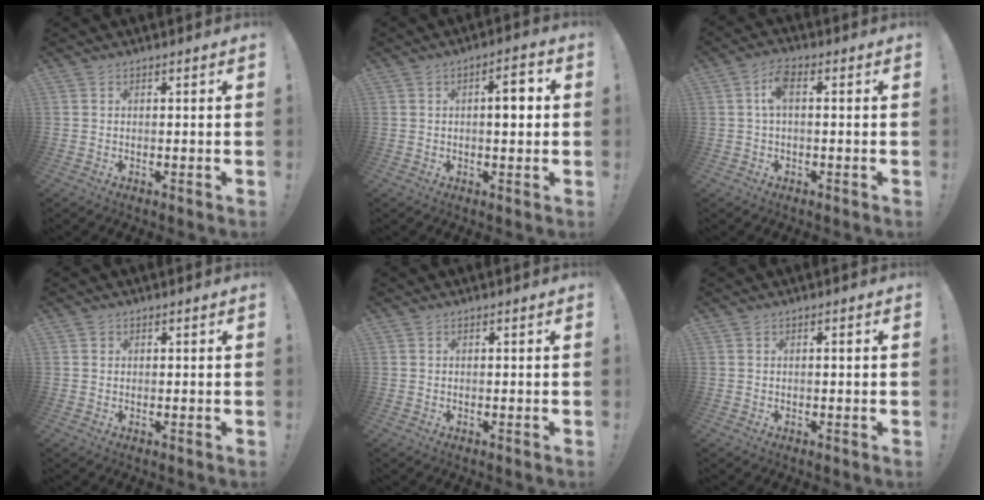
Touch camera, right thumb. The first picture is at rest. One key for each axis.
{"total": 5.8, "fx": 0.4, "fy": 2.0, "fz": 5.5, "tx": -0.070, "ty": 0.003, "tz": -0.003}
{"total": 5.1, "fx": 0.4, "fy": 2.1, "fz": 4.6, "tx": -0.094, "ty": 0.009, "tz": 0.006}
{"total": 0.8, "fx": 0.3, "fy": 0.8, "fz": 0.2, "tx": 0.006, "ty": 0.000, "tz": 0.003}
{"total": 0.0}
{"total": 0.9, "fx": -0.2, "fy": -0.1, "fz": 0.8, "tx": -0.007, "ty": -0.003, "tz": -0.006}